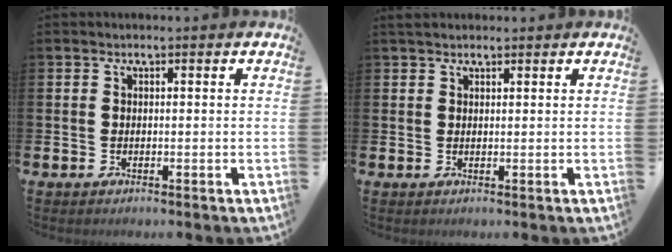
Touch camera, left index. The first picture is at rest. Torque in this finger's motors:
{"motor_torque": [0.41, -0.48, 0.12, 0.01]}